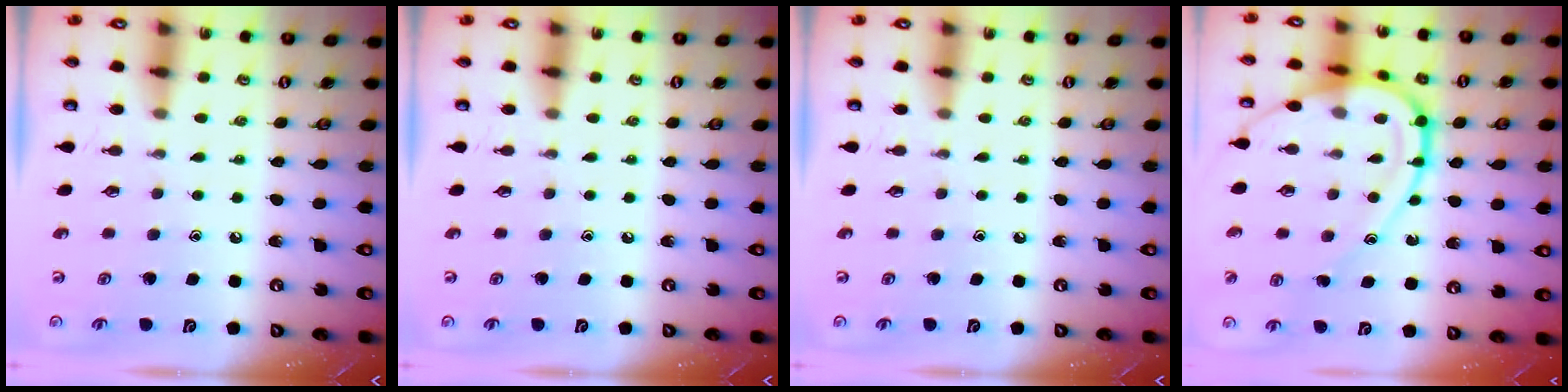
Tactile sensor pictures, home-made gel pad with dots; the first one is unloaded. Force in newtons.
{"total": 0.0}
{"total": 0.0}
{"total": 15.5, "press": 15.4, "slide": 1.1}